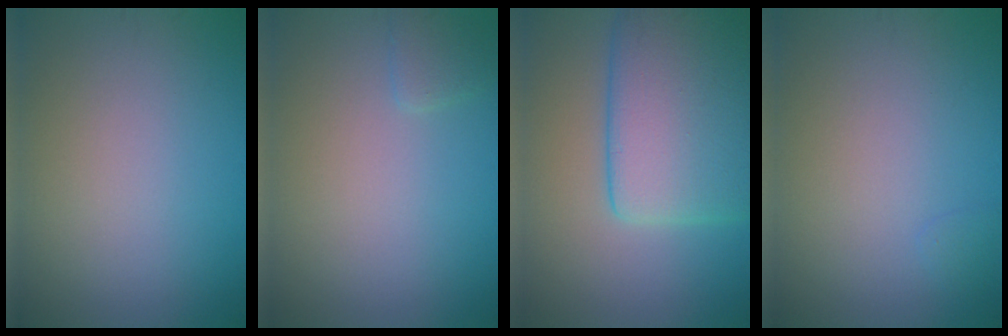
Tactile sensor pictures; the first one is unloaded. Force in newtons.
{"total": 1.0, "press": 1.0, "slide": 0.1}
{"total": 10.4, "press": 10.4, "slide": 0.2}
{"total": 0.6, "press": 0.6, "slide": 0.0}